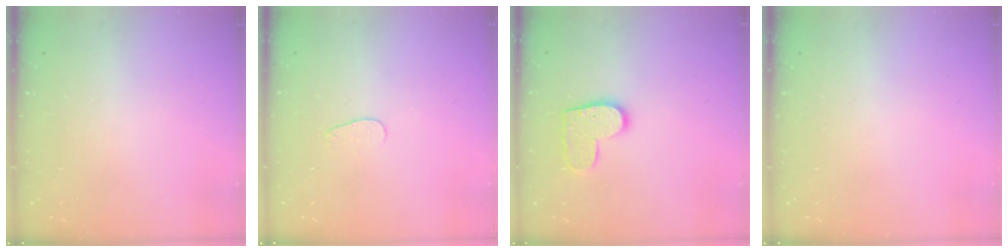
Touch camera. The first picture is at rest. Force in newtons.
{"total": 2.8, "press": 2.8, "slide": 0.2}
{"total": 10.2, "press": 10.1, "slide": 0.5}
{"total": 0.0}